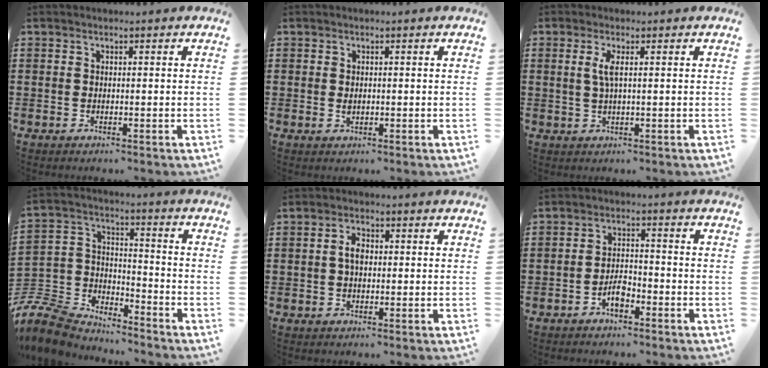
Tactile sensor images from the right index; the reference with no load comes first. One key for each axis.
{"total": 0.9, "fx": 0.1, "fy": 0.6, "fz": 0.7, "tx": -0.016, "ty": 0.004, "tz": 0.000}
{"total": 2.5, "fx": 0.5, "fy": 0.2, "fz": 2.5, "tx": -0.058, "ty": -0.005, "tz": 0.004}
{"total": 8.4, "fx": -7.9, "fy": 2.7, "fz": 1.6, "tx": -0.071, "ty": 0.004, "tz": -0.167}
{"total": 2.8, "fx": 0.1, "fy": 1.5, "fz": 2.4, "tx": -0.047, "ty": 0.006, "tz": 0.001}
{"total": 3.6, "fx": -2.2, "fy": 1.5, "fz": 2.4, "tx": -0.051, "ty": 0.005, "tz": -0.043}